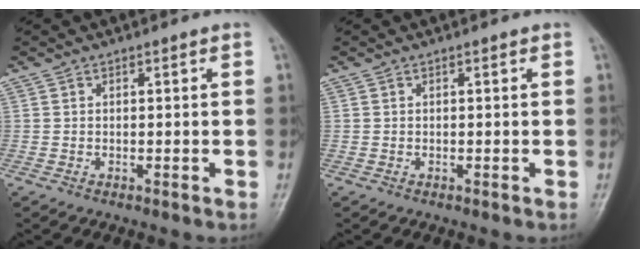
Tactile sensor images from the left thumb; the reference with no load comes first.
{"total": 0.0}